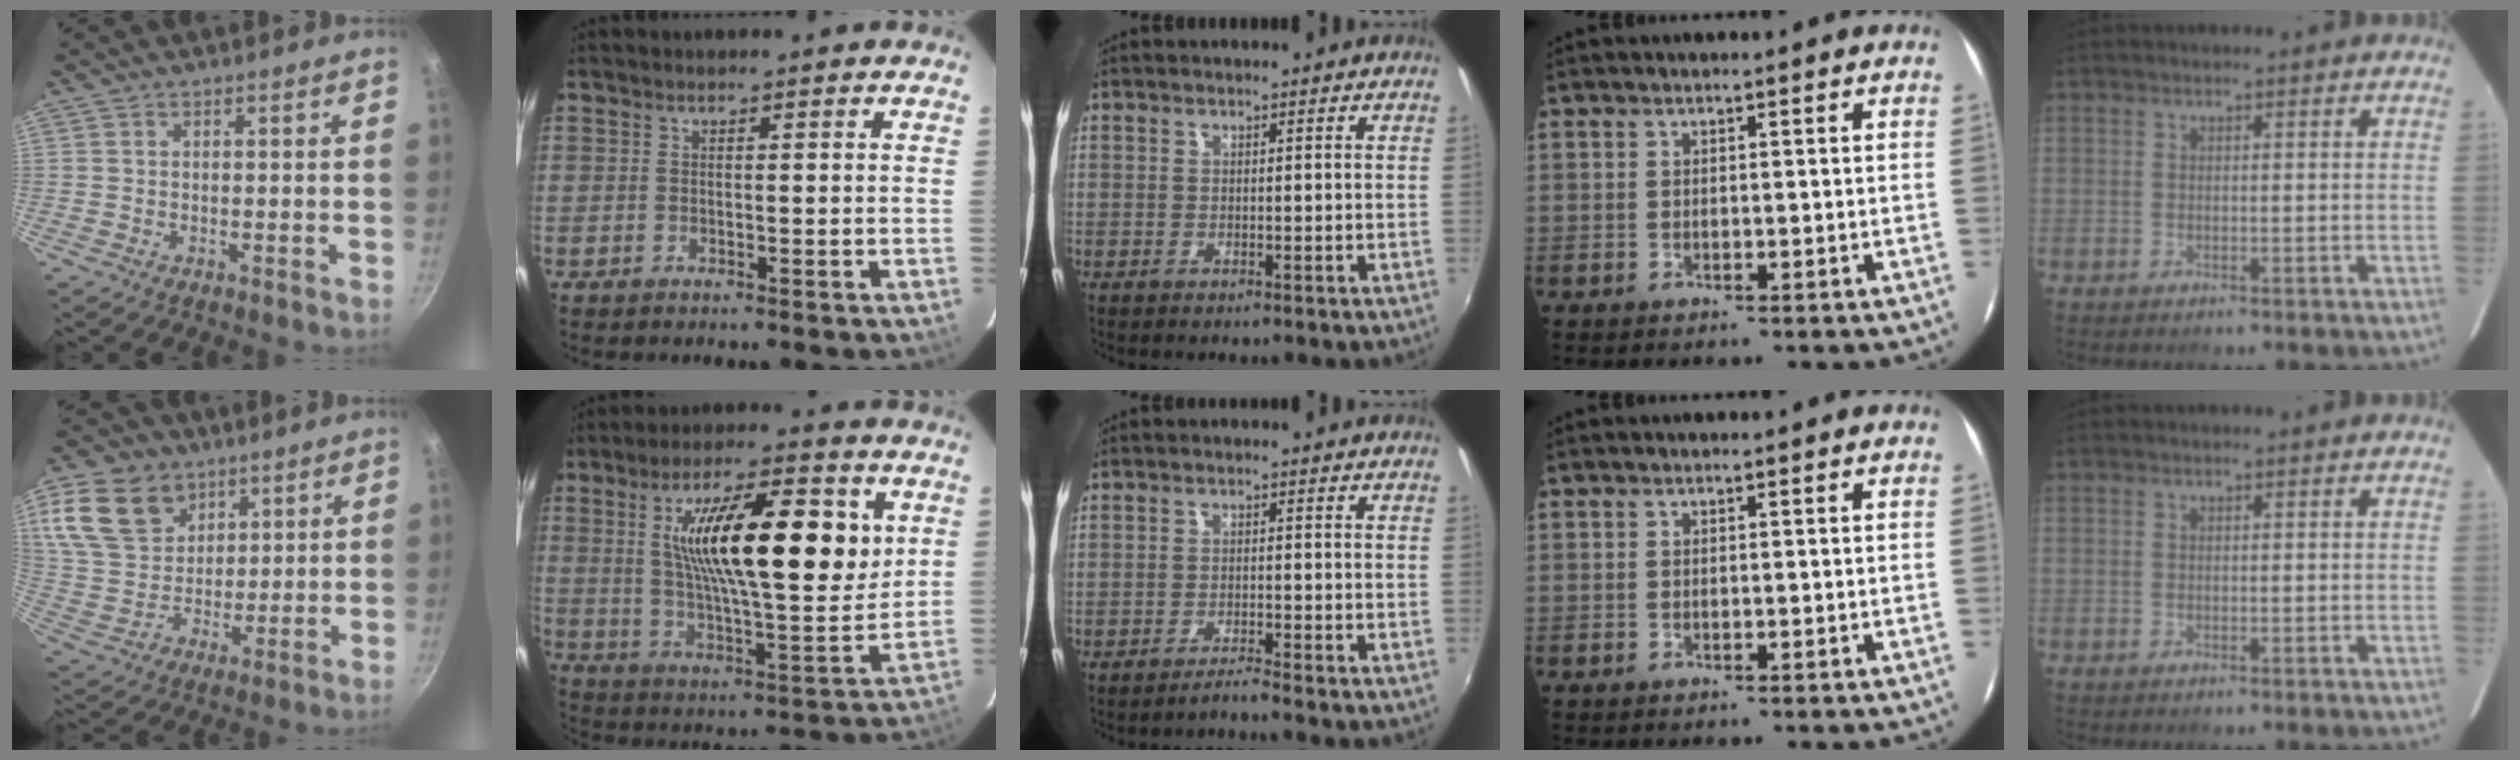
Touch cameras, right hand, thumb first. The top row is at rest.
{"thumb": {"total": 17.5, "force": [7.7, 13.2, 8.6], "torque": [-0.141, -0.020, 0.151]}, "index": {"total": 22.1, "force": [6.7, 6.0, 20.2], "torque": [-0.335, 0.007, 0.109]}, "middle": {"total": 1.9, "force": [-1.8, -0.8, 0.3], "torque": [-0.015, 0.001, -0.033]}}